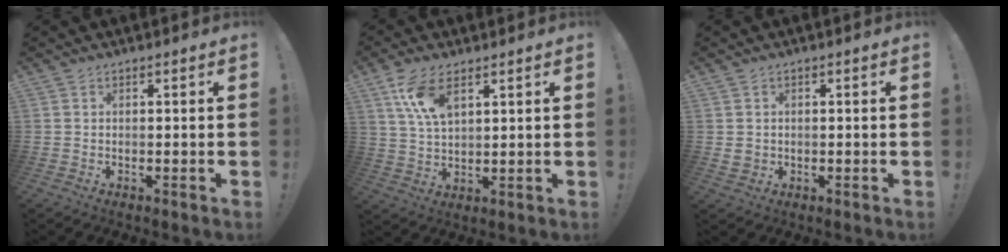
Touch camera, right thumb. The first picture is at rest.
{"total": 9.8, "force": [5.3, 4.4, 6.9], "torque": [-0.132, -0.019, 0.098]}
{"total": 2.7, "force": [0.5, 2.4, 1.1], "torque": [-0.014, 0.001, 0.011]}